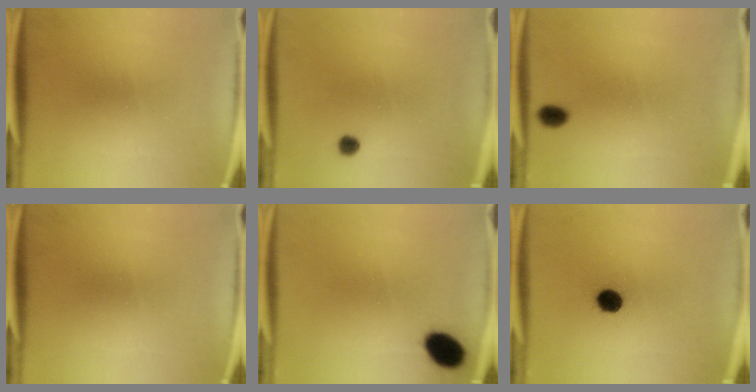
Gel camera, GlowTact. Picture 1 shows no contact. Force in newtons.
{"total": 1.8}
{"total": 1.7}
{"total": 0.0}
{"total": 7.8}
{"total": 5.3}